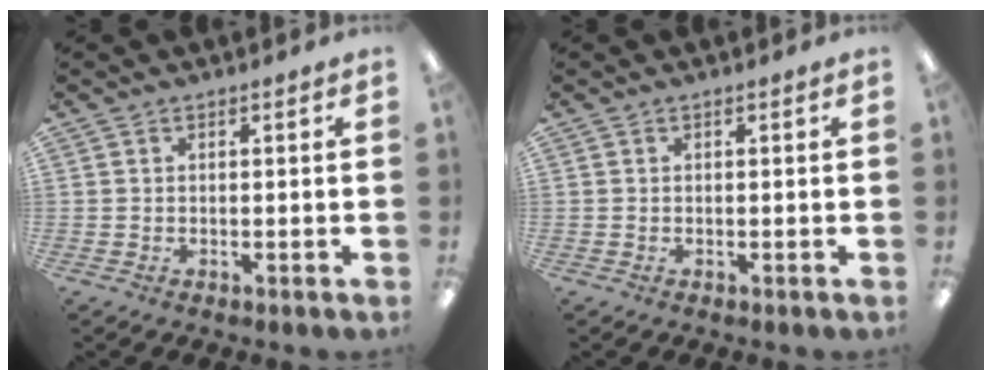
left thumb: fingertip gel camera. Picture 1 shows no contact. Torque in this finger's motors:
{"motor_torque": [0.05, -0.02, 0.26, -0.05, -0.01]}